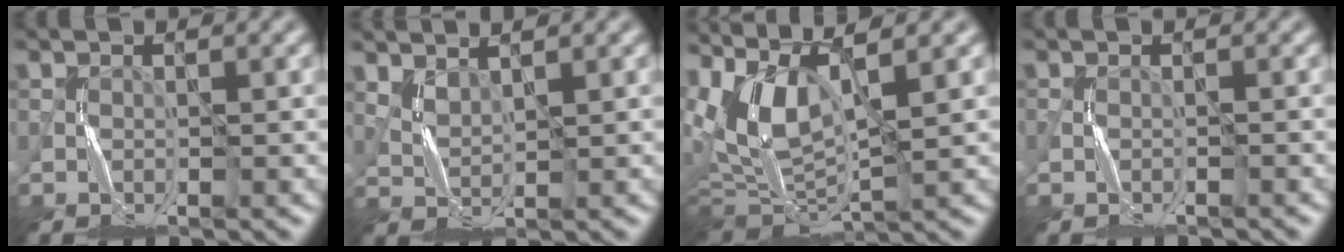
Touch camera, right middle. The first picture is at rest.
{"total": 1.6, "force": [1.5, 0.5, 0.6], "torque": [-0.020, -0.004, 0.038]}
{"total": 7.7, "force": [3.0, 3.5, 6.2], "torque": [-0.142, 0.005, 0.061]}
{"total": 0.9, "force": [-0.7, 0.4, 0.4], "torque": [-0.008, 0.001, -0.016]}